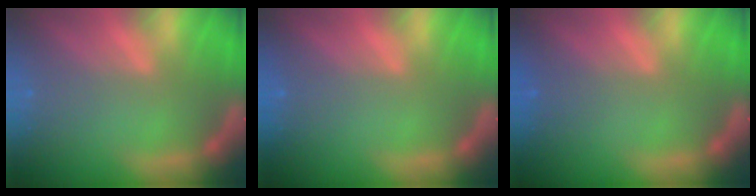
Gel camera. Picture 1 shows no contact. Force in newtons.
{"total": 0.0}
{"total": 1.0}